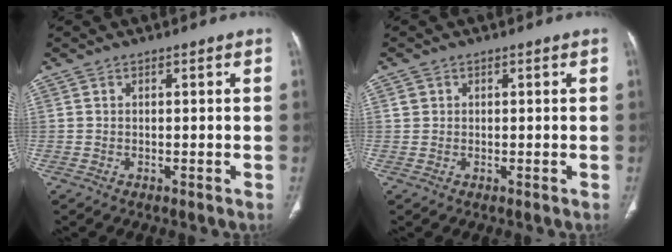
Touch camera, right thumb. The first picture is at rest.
{"total": 1.2, "force": [0.4, 1.1, 0.3], "torque": [0.005, 0.004, 0.008]}